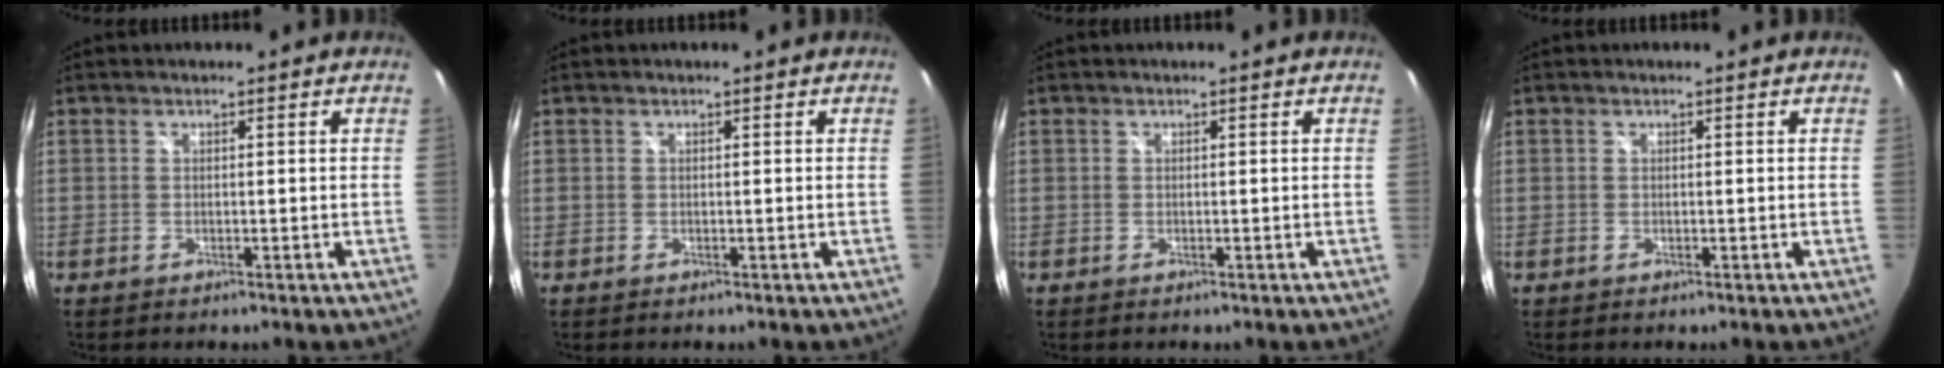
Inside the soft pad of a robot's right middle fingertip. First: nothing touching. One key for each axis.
{"total": 0.0}
{"total": 0.0}
{"total": 0.0}